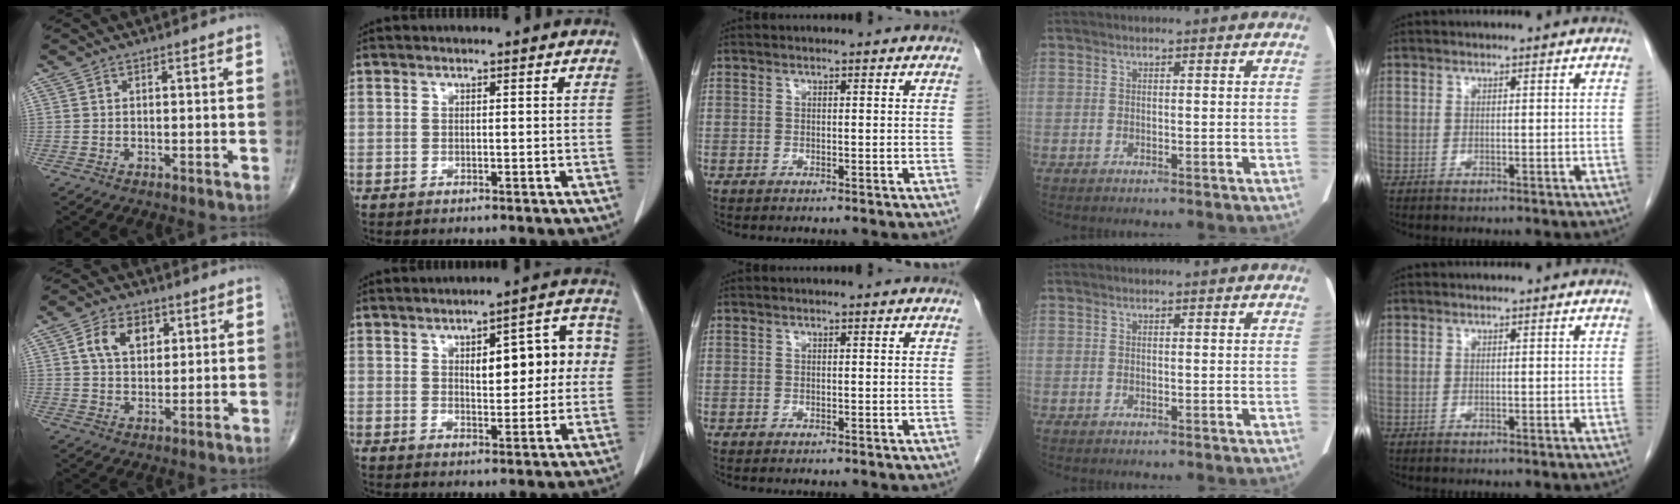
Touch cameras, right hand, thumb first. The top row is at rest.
{"thumb": {"total": 7.9, "force": [2.7, 5.3, 5.2], "torque": [-0.071, -0.004, 0.047]}, "index": {"total": 10.6, "force": [1.7, 4.0, 9.7], "torque": [-0.116, 0.032, 0.025]}}